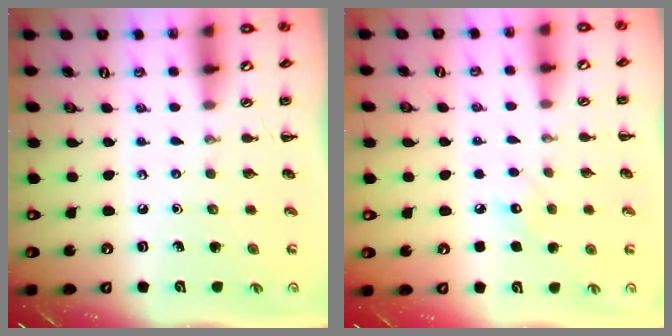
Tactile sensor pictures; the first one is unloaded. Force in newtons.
{"total": 5.7, "press": 5.6, "slide": 1.2}